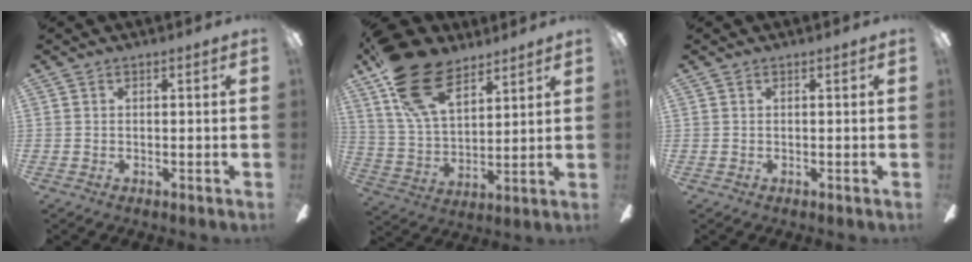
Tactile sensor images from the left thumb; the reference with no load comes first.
{"total": 19.5, "force": [11.6, 10.5, 11.7], "torque": [-0.226, -0.039, 0.217]}
{"total": 0.0}